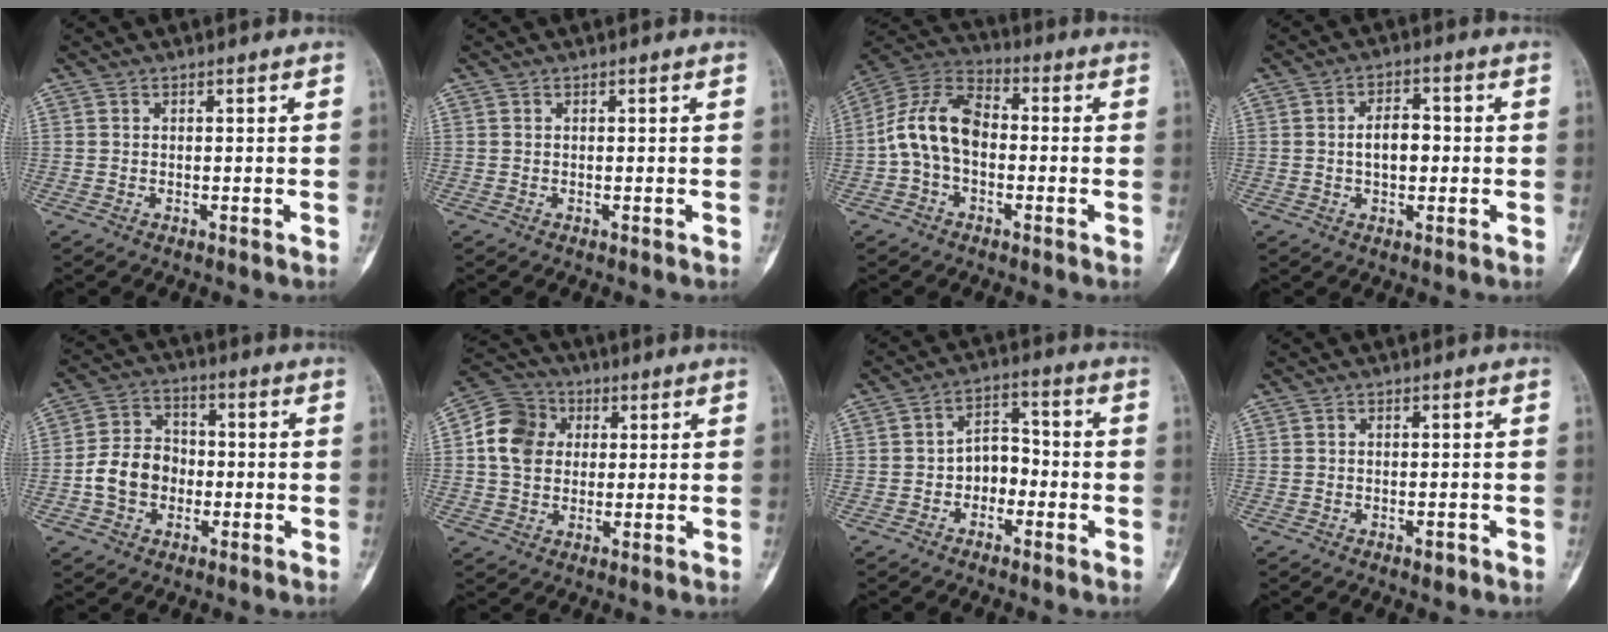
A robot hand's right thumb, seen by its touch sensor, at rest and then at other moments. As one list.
[{"total": 0.0}, {"total": 12.5, "force": [-1.2, 8.2, 9.4], "torque": [-0.172, 0.038, -0.035]}, {"total": 5.8, "force": [-0.1, 3.6, 4.6], "torque": [-0.061, 0.013, -0.005]}, {"total": 9.8, "force": [-2.0, 7.9, 5.4], "torque": [-0.078, 0.031, -0.044]}, {"total": 10.3, "force": [1.7, 8.7, 5.4], "torque": [-0.080, 0.012, 0.020]}, {"total": 6.2, "force": [-1.7, 4.6, 3.8], "torque": [-0.030, 0.034, -0.042]}, {"total": 1.1, "force": [-0.6, 0.5, 0.7], "torque": [-0.006, 0.003, -0.008]}]